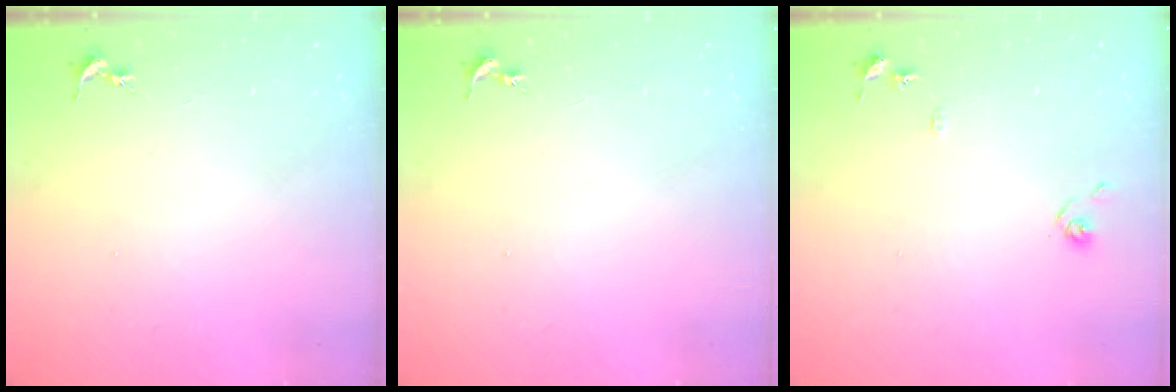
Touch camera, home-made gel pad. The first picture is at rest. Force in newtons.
{"total": 0.0}
{"total": 7.2, "press": 7.2, "slide": 0.7}